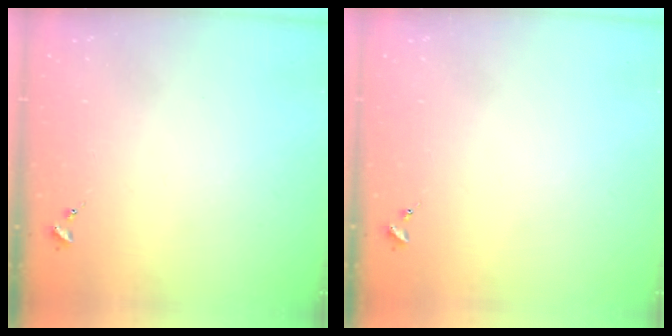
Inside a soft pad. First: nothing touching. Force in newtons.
{"total": 0.0}